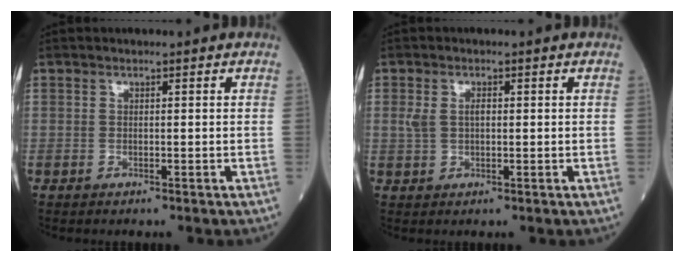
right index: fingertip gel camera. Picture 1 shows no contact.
{"total": 2.7, "force": [0.4, 1.5, 2.2], "torque": [-0.050, 0.016, 0.013]}